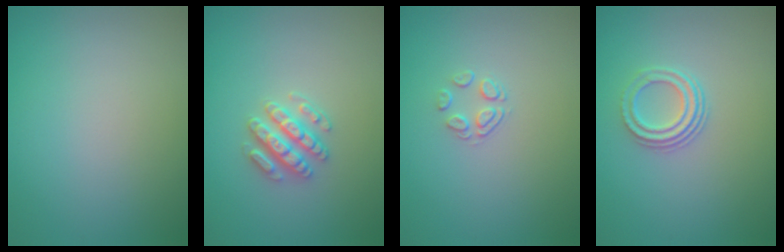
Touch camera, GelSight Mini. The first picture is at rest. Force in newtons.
{"total": 3.0, "press": 2.8, "slide": 1.1}
{"total": 1.5, "press": 0.8, "slide": 1.3}
{"total": 2.8, "press": 2.2, "slide": 1.8}